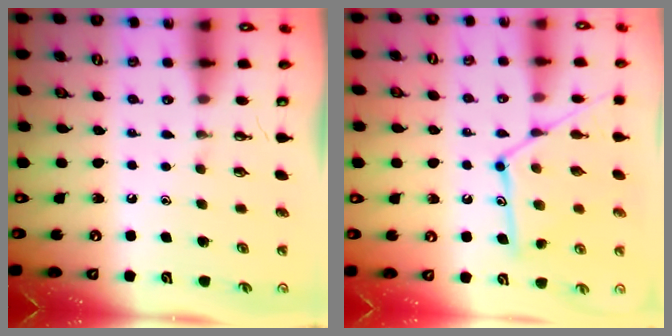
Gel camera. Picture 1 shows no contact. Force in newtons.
{"total": 12.9, "press": 12.8, "slide": 0.6}